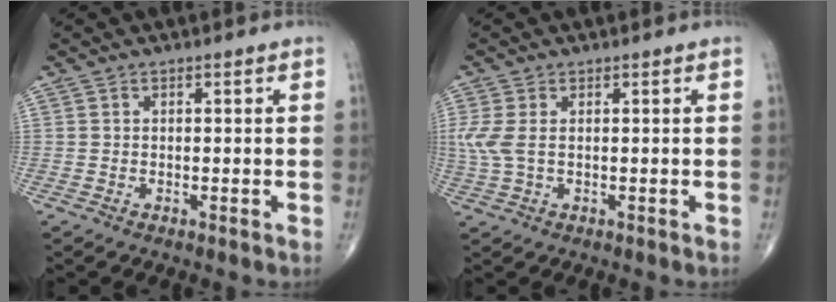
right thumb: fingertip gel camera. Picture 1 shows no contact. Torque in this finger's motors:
{"motor_torque": [0.50, 0.70, 0.62, 0.19, 0.07]}